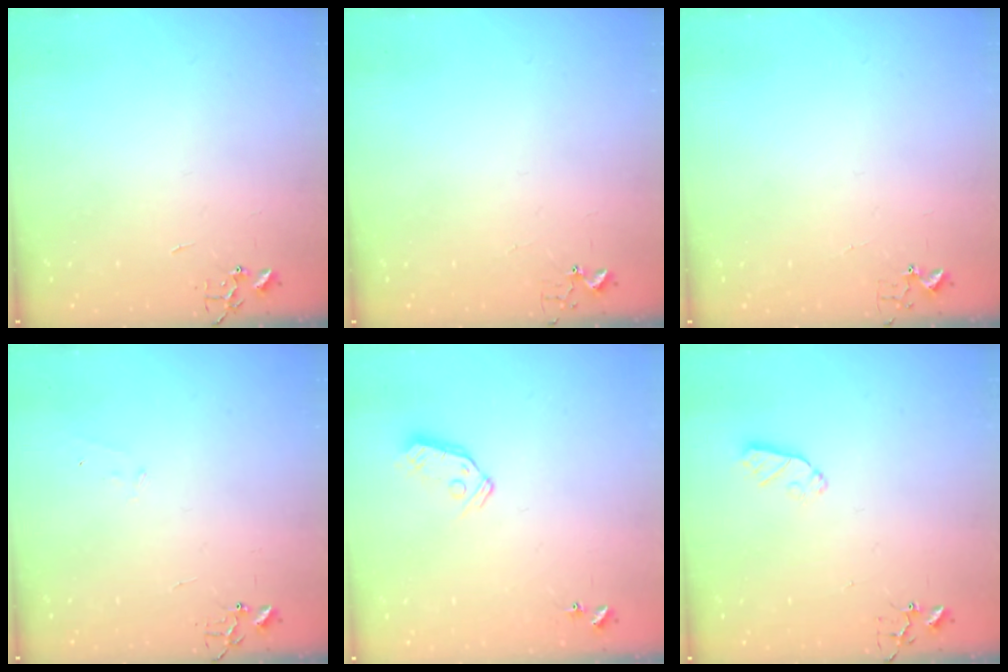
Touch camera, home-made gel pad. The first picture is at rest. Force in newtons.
{"total": 2.7, "press": 2.7, "slide": 0.2}
{"total": 3.7, "press": 3.6, "slide": 0.5}
{"total": 5.6, "press": 5.6, "slide": 0.7}
{"total": 7.5, "press": 7.5, "slide": 0.4}
{"total": 6.2, "press": 6.2, "slide": 0.0}